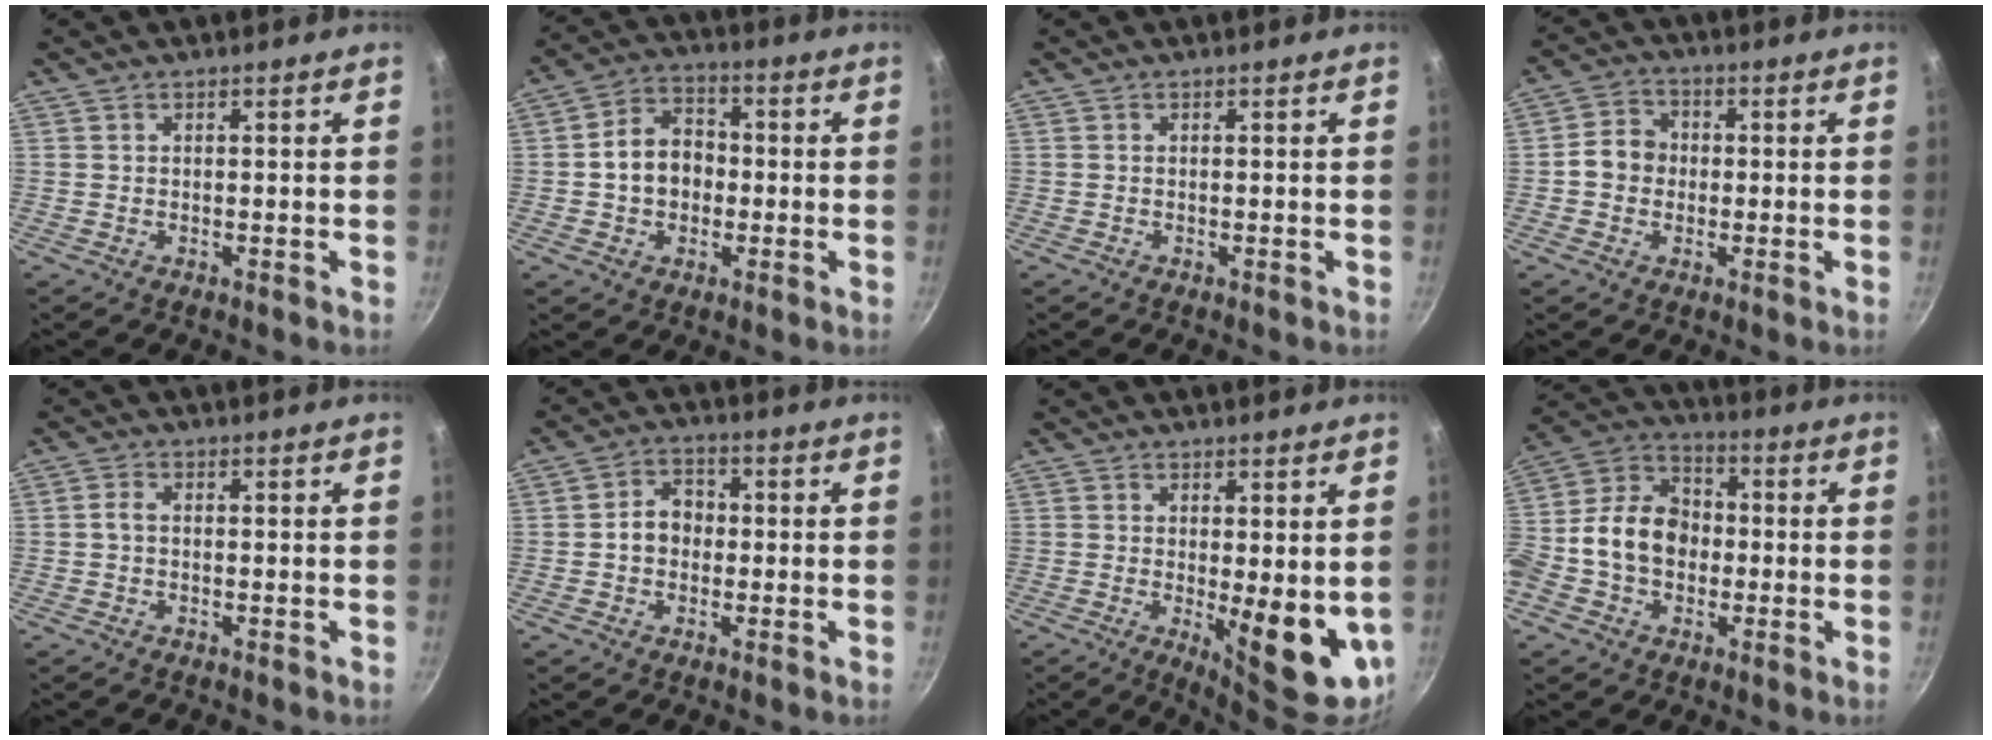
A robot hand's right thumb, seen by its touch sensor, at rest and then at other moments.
{"total": 9.4, "force": [-0.7, 7.3, 5.9], "torque": [-0.070, 0.024, -0.021]}
{"total": 0.0}
{"total": 5.9, "force": [-0.4, 5.1, 2.8], "torque": [-0.022, 0.016, -0.021]}
{"total": 1.7, "force": [-0.2, 1.1, 1.3], "torque": [-0.026, 0.009, -0.005]}
{"total": 5.5, "force": [-0.4, 4.5, 3.2], "torque": [-0.022, 0.018, -0.014]}
{"total": 11.4, "force": [-0.8, 4.0, 10.7], "torque": [-0.115, -0.016, 0.003]}
{"total": 16.7, "force": [-1.6, 12.8, 10.7], "torque": [-0.169, 0.049, -0.046]}